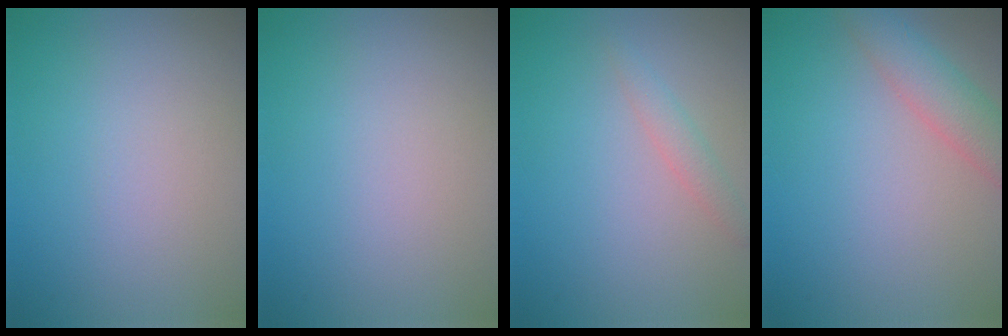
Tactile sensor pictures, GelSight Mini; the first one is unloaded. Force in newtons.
{"total": 0.0}
{"total": 1.5, "press": 1.5, "slide": 0.2}
{"total": 3.6, "press": 3.6, "slide": 0.1}